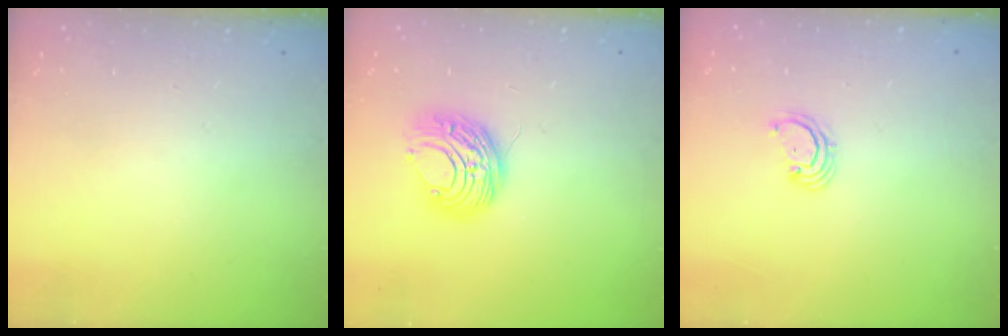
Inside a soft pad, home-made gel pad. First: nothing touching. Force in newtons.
{"total": 9.0, "press": 9.0, "slide": 0.5}
{"total": 2.6, "press": 2.6, "slide": 0.3}